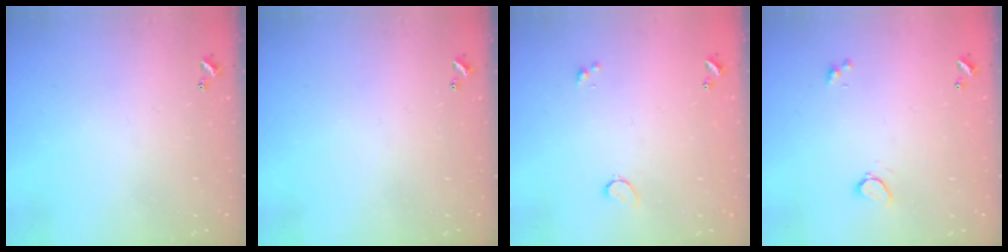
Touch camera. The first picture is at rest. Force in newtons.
{"total": 0.0}
{"total": 0.6, "press": 0.0, "slide": 0.6}
{"total": 1.0, "press": 0.9, "slide": 0.4}